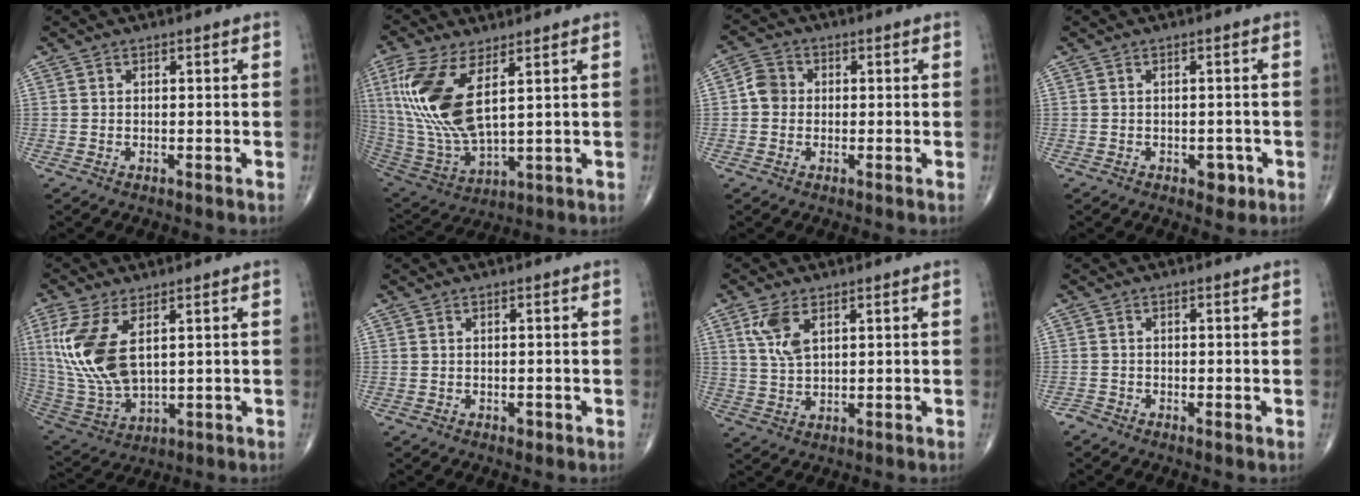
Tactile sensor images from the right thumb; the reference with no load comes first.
{"total": 17.2, "force": [5.5, 6.9, 14.7], "torque": [-0.329, -0.025, 0.119]}
{"total": 4.0, "force": [-0.1, 3.6, 1.7], "torque": [-0.017, 0.009, -0.010]}
{"total": 2.5, "force": [-1.0, 1.7, 1.5], "torque": [-0.004, 0.003, -0.010]}
{"total": 14.6, "force": [4.0, 7.0, 12.2], "torque": [-0.272, -0.015, 0.096]}
{"total": 0.7, "force": [-0.3, 0.6, 0.4], "torque": [-0.003, 0.000, -0.003]}
{"total": 5.9, "force": [2.6, 2.8, 4.5], "torque": [-0.095, -0.004, 0.060]}
{"total": 1.0, "force": [-0.7, 0.4, 0.5], "torque": [-0.009, -0.003, -0.021]}